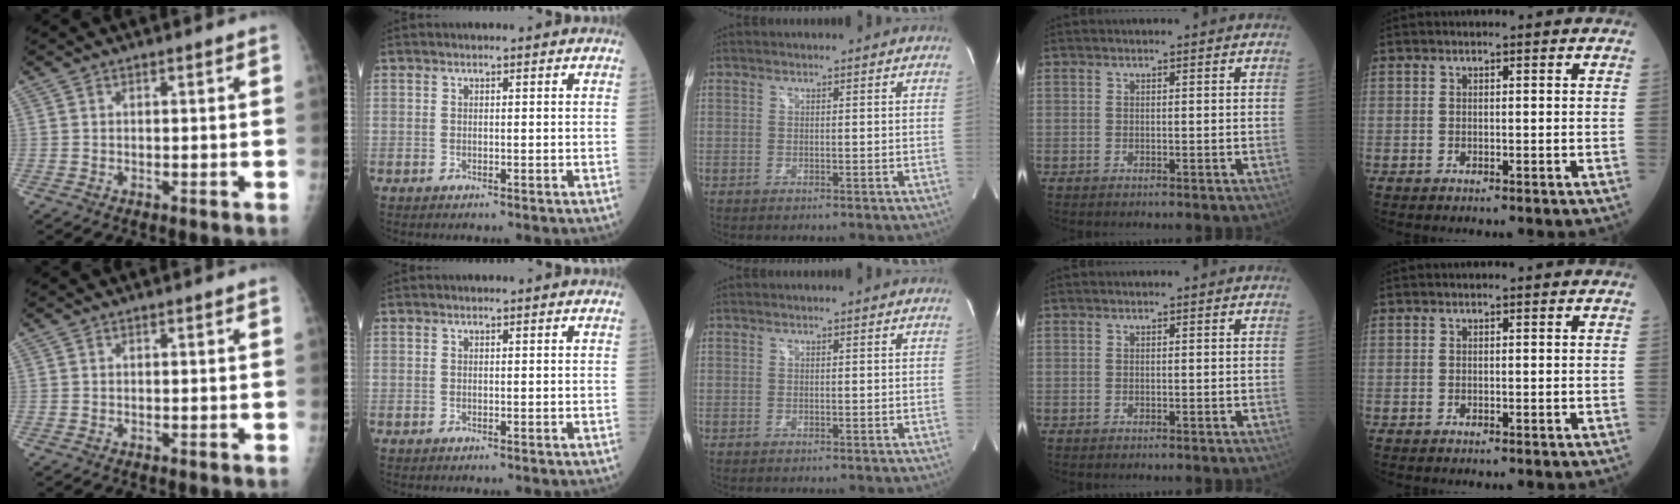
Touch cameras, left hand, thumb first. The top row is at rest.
{}